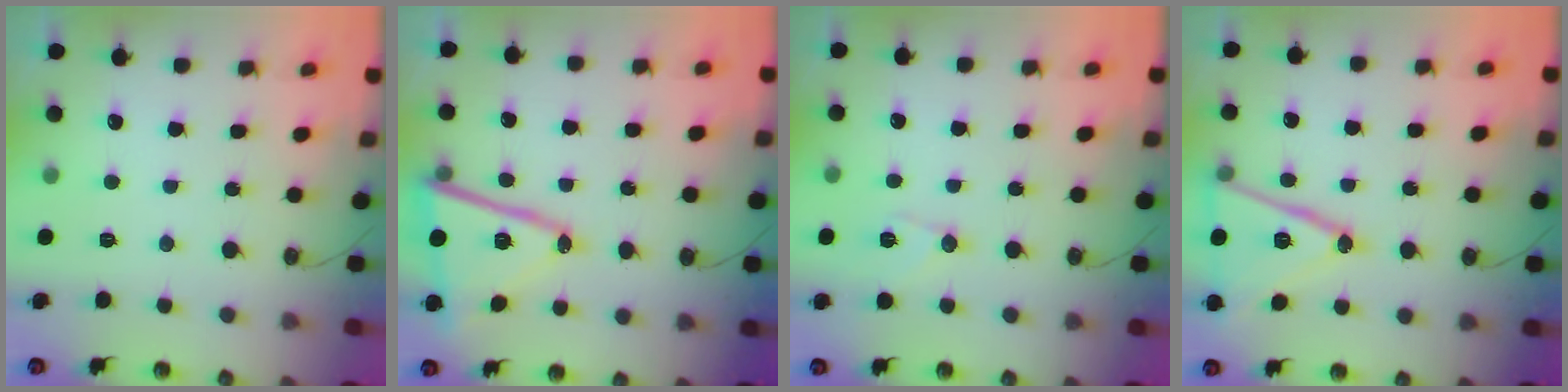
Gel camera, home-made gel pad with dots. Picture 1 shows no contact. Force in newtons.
{"total": 14.4, "press": 14.3, "slide": 1.4}
{"total": 7.0, "press": 6.9, "slide": 1.1}
{"total": 16.6, "press": 16.3, "slide": 3.1}